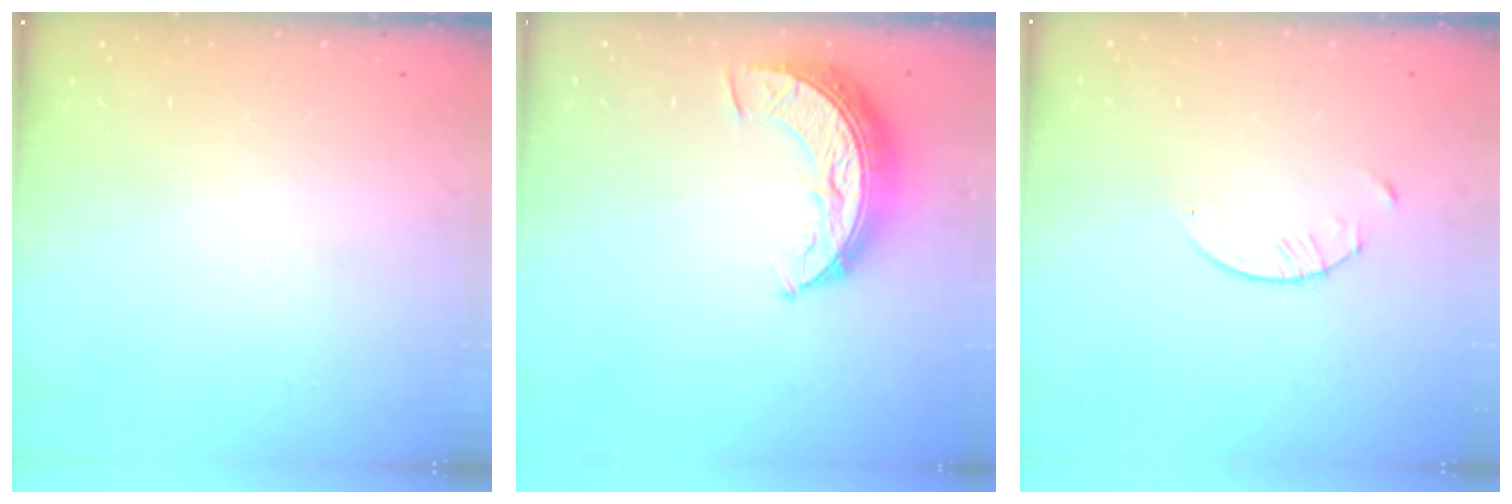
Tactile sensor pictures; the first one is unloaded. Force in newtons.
{"total": 10.5, "press": 10.5, "slide": 0.5}
{"total": 2.1, "press": 2.1, "slide": 0.3}